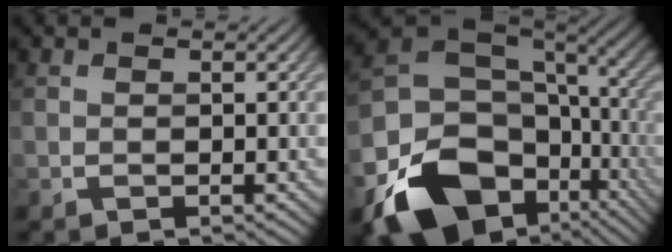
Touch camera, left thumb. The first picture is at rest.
{"total": 19.8, "force": [-8.6, 14.3, 10.7], "torque": [-0.237, -0.047, -0.115]}